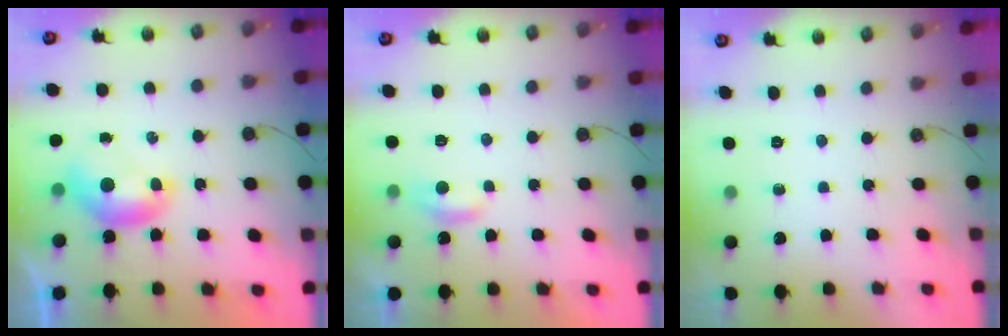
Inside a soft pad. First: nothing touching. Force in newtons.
{"total": 1.4, "press": 1.3, "slide": 0.5}
{"total": 0.0}